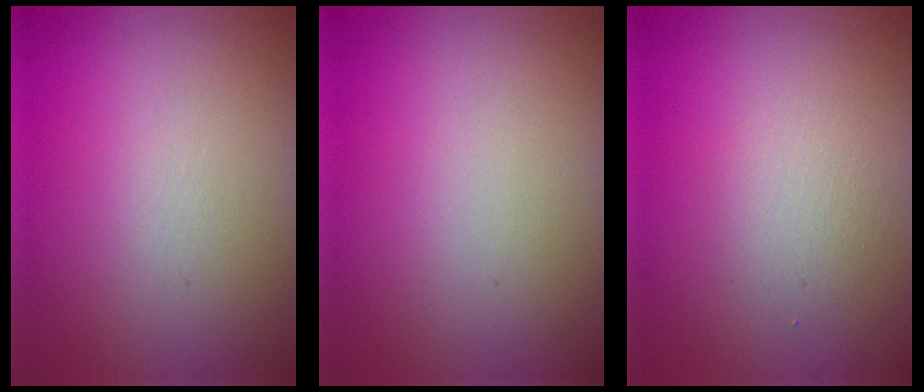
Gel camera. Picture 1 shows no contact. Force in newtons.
{"total": 0.0}
{"total": 1.7, "press": 1.6, "slide": 0.1}